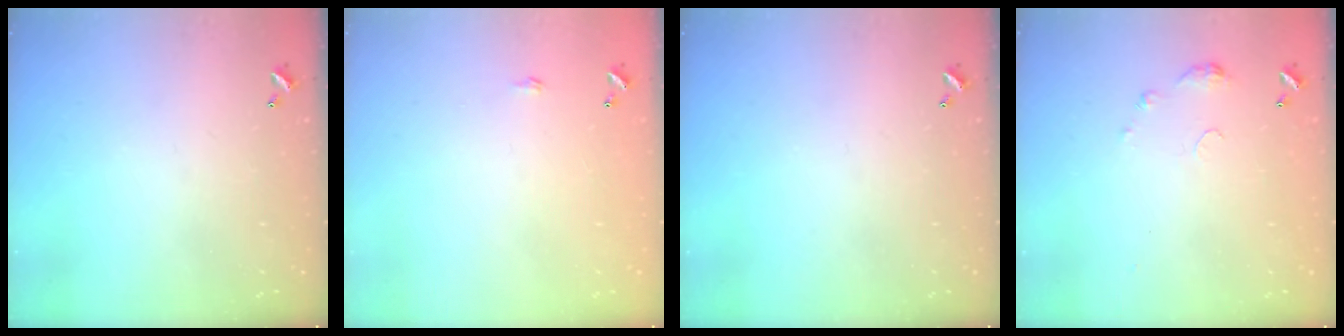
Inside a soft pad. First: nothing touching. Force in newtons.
{"total": 0.6, "press": 0.6, "slide": 0.2}
{"total": 0.0}
{"total": 4.7, "press": 4.6, "slide": 0.7}